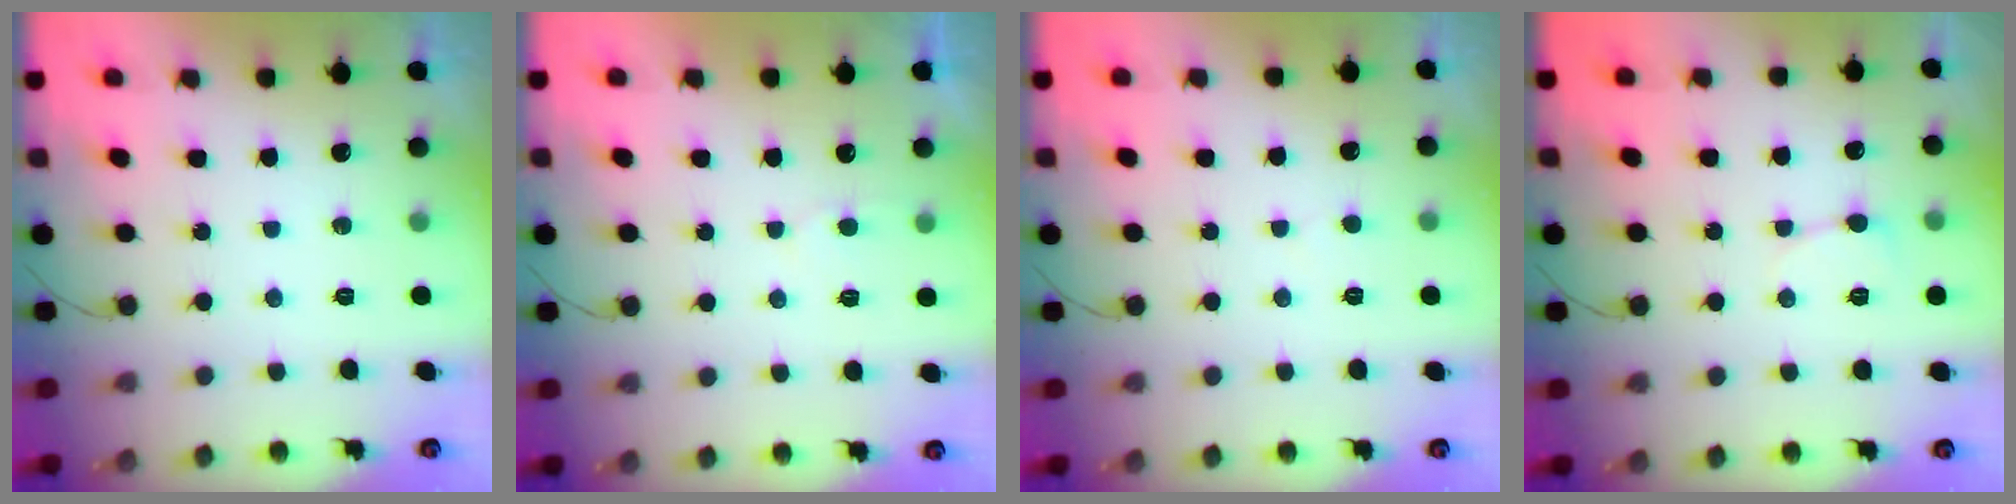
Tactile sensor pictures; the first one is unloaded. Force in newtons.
{"total": 2.9, "press": 2.8, "slide": 0.3}
{"total": 2.1, "press": 2.1, "slide": 0.1}
{"total": 3.6, "press": 3.5, "slide": 0.5}